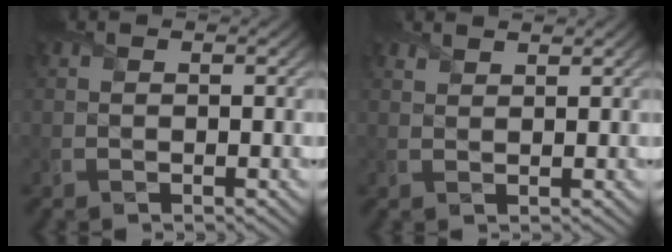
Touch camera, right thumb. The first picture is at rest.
{"total": 1.5, "force": [1.4, 0.3, 0.4], "torque": [-0.015, 0.000, 0.031]}